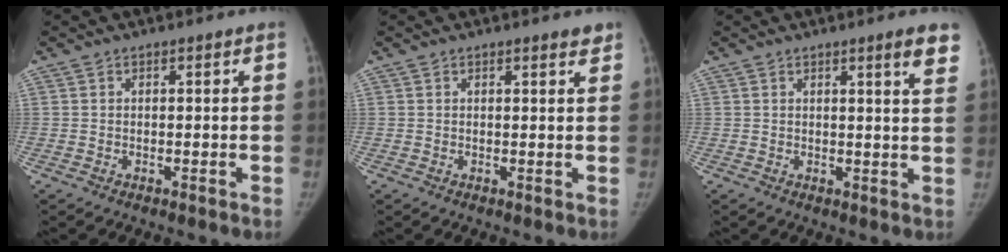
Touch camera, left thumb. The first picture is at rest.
{"total": 1.5, "force": [1.2, 0.3, 0.8], "torque": [-0.007, -0.009, 0.015]}
{"total": 5.1, "force": [3.4, 0.3, 3.8], "torque": [-0.039, -0.017, 0.038]}